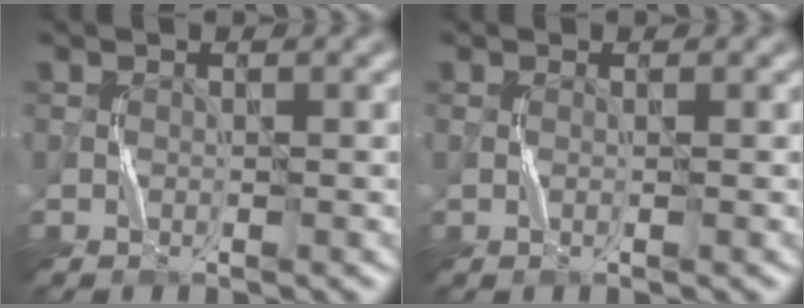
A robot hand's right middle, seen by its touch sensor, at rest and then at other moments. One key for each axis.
{"total": 0.5, "fx": 0.1, "fy": 0.1, "fz": 0.5, "tx": -0.012, "ty": 0.000, "tz": -0.003}